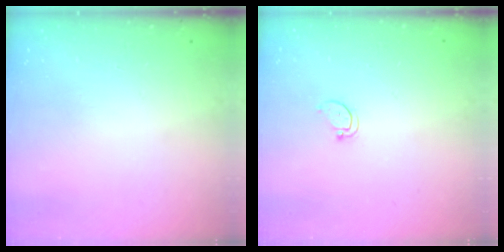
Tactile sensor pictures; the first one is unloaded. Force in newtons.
{"total": 2.9, "press": 2.9, "slide": 0.2}